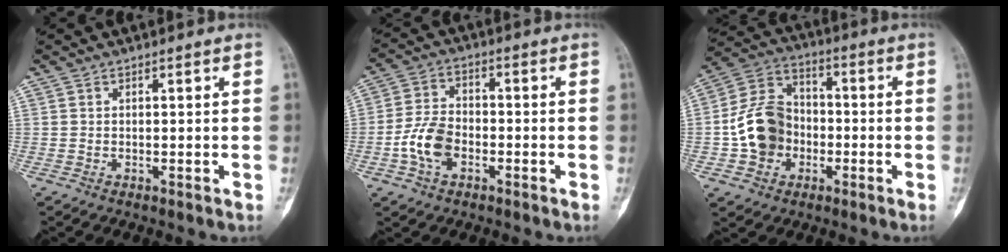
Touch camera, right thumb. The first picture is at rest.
{"total": 8.1, "force": [-2.7, 5.2, 5.6], "torque": [-0.102, 0.022, -0.058]}
{"total": 13.0, "force": [-2.5, 10.5, 7.3], "torque": [-0.113, 0.035, -0.053]}